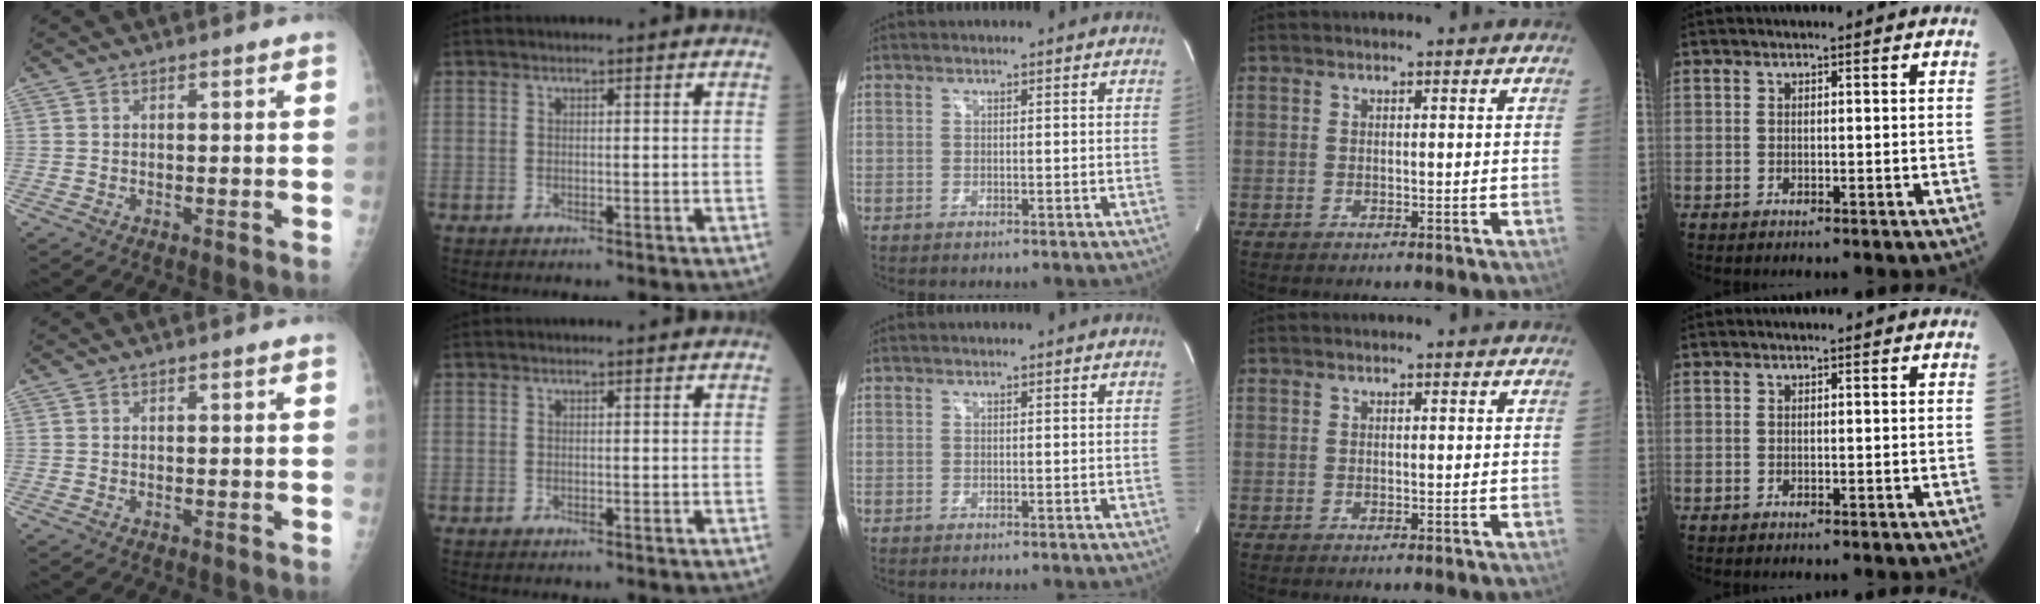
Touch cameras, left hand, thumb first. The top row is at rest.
{}